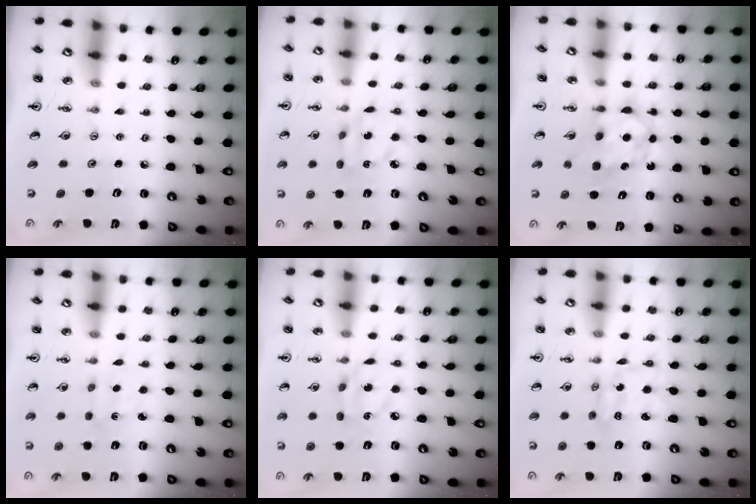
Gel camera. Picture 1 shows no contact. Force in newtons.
{"total": 5.7, "press": 5.7, "slide": 0.2}
{"total": 6.6, "press": 6.6, "slide": 0.4}
{"total": 0.9, "press": 0.9, "slide": 0.2}
{"total": 6.6, "press": 6.6, "slide": 0.4}
{"total": 2.7, "press": 2.7, "slide": 0.2}